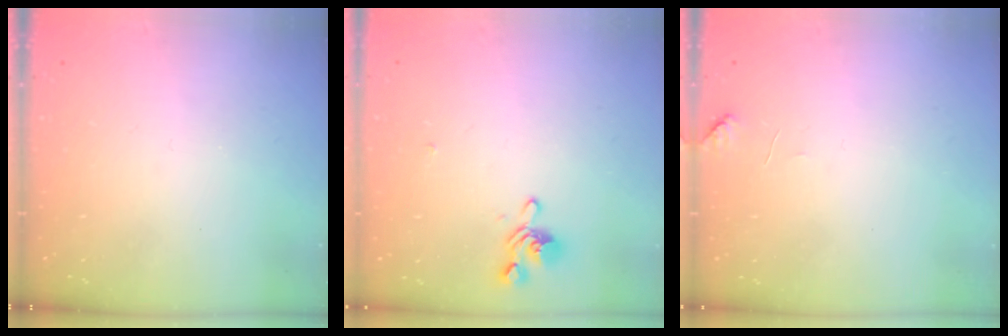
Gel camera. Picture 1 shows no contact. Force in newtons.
{"total": 1.3, "press": 0.9, "slide": 1.0}
{"total": 2.2, "press": 2.2, "slide": 0.5}